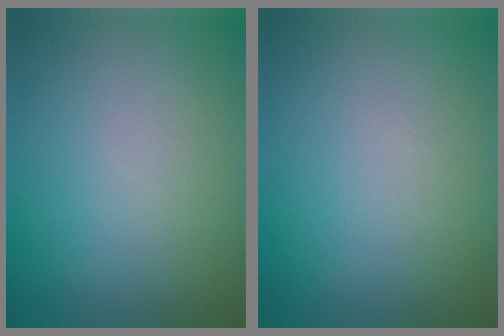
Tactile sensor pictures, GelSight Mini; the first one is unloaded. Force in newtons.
{"total": 0.0}